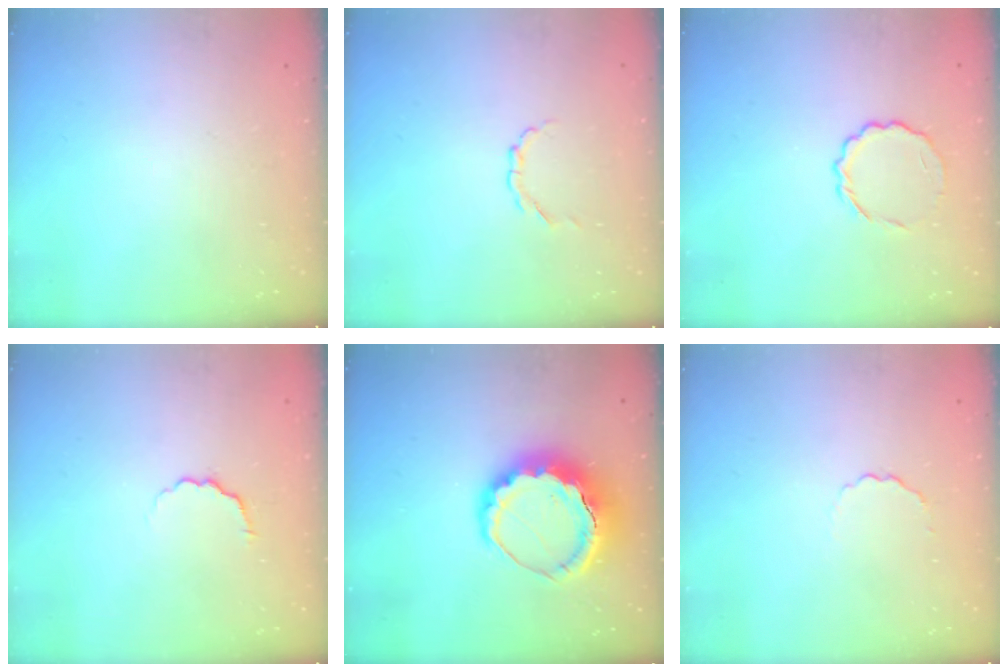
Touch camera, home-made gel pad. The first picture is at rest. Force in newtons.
{"total": 1.7, "press": 1.7, "slide": 0.1}
{"total": 5.5, "press": 5.3, "slide": 1.6}
{"total": 3.7, "press": 3.5, "slide": 1.1}
{"total": 11.4, "press": 11.2, "slide": 2.1}
{"total": 2.2, "press": 2.1, "slide": 0.8}